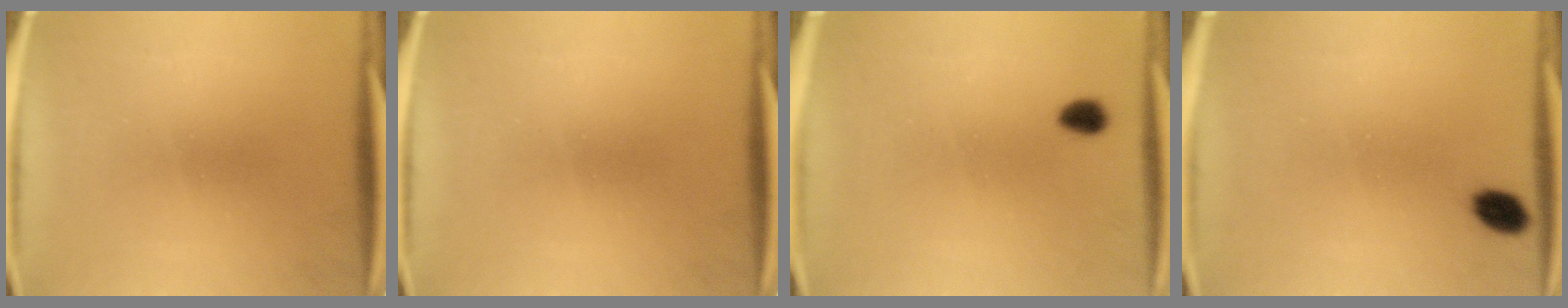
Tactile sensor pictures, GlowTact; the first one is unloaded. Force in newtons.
{"total": 0.0}
{"total": 3.0}
{"total": 3.3}